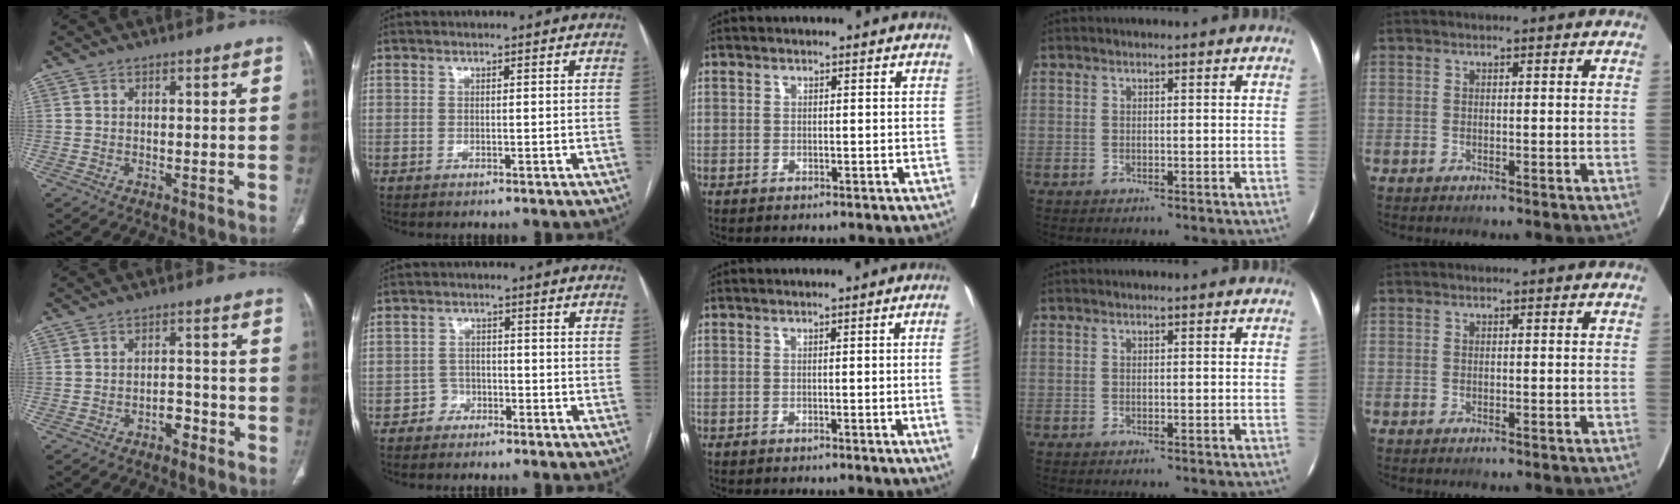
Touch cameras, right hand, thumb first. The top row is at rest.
{"thumb": {"total": 3.2, "force": [-2.0, 1.8, 1.7], "torque": [-0.015, 0.019, -0.028]}, "index": {"total": 2.3, "force": [-1.4, 1.8, -0.1], "torque": [0.004, 0.010, -0.033]}, "middle": {"total": 4.4, "force": [-0.8, -1.2, 4.1], "torque": [-0.050, -0.005, -0.010]}}